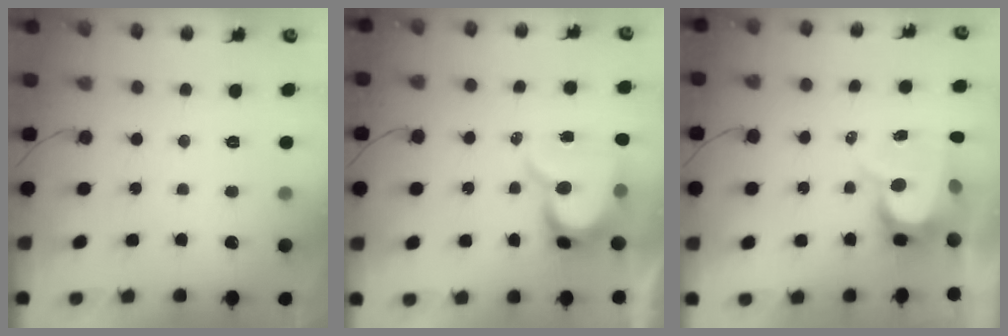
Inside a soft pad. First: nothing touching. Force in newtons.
{"total": 12.7, "press": 12.7, "slide": 1.3}
{"total": 9.0, "press": 9.0, "slide": 0.8}